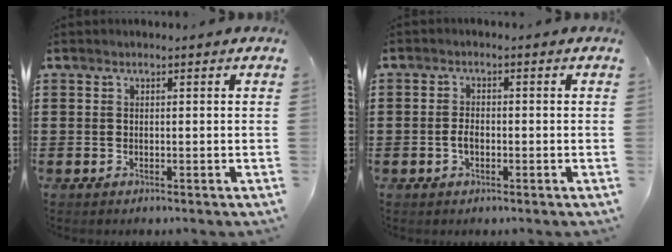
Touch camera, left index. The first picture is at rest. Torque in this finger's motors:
{"motor_torque": [0.07, 0.04, 0.06, 0.06]}